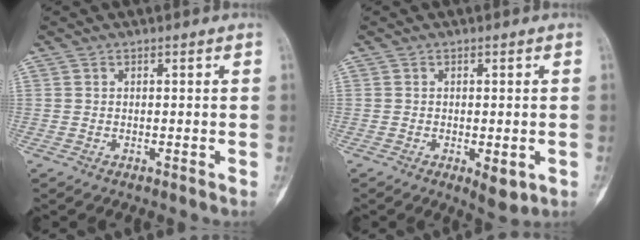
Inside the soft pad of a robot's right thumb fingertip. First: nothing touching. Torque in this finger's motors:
{"motor_torque": [0.70, 0.59, 0.24, -0.35, 0.07]}